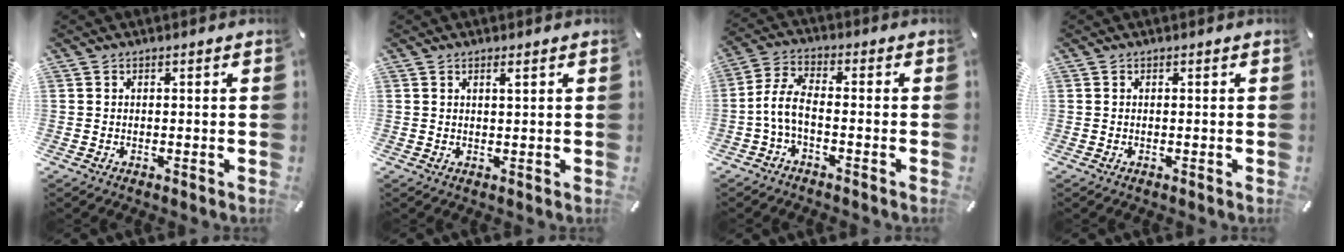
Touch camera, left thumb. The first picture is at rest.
{"total": 1.2, "force": [0.9, 0.0, 0.8], "torque": [-0.017, -0.002, 0.016]}
{"total": 6.5, "force": [-2.4, 2.8, 5.3], "torque": [-0.122, -0.001, -0.048]}
{"total": 0.0}